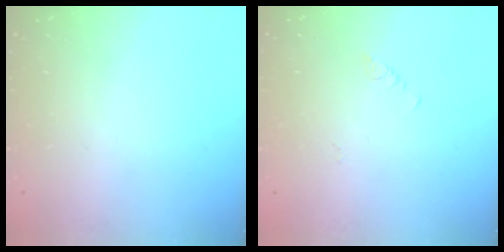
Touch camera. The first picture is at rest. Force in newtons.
{"total": 1.9, "press": 1.9, "slide": 0.4}